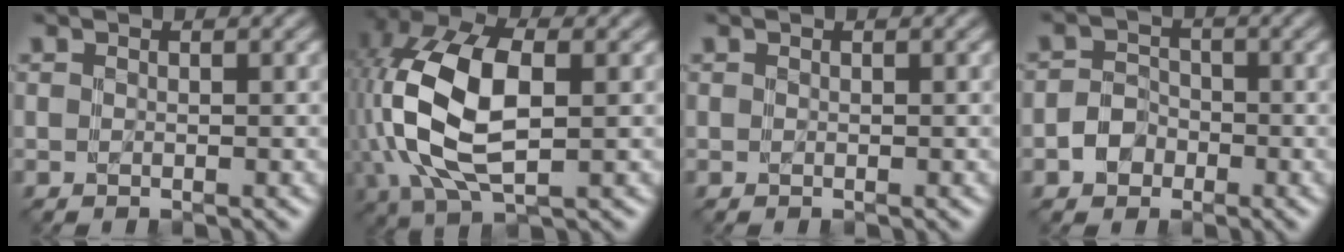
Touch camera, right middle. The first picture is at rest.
{"total": 11.4, "force": [0.0, 6.1, 9.6], "torque": [-0.232, 0.001, 0.009]}
{"total": 0.0}
{"total": 1.7, "force": [-1.1, 1.3, 0.1], "torque": [-0.007, 0.005, -0.018]}